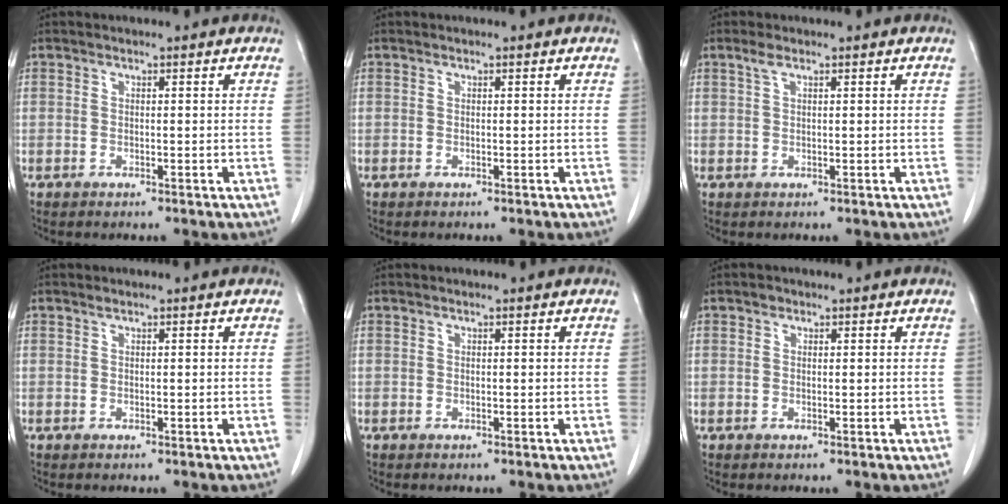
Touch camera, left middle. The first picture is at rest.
{"total": 0.0}
{"total": 1.3, "force": [0.8, 0.3, 0.9], "torque": [-0.023, 0.009, 0.018]}
{"total": 0.0}
{"total": 0.0}
{"total": 0.6, "force": [0.3, 0.5, 0.1], "torque": [-0.002, 0.001, 0.003]}